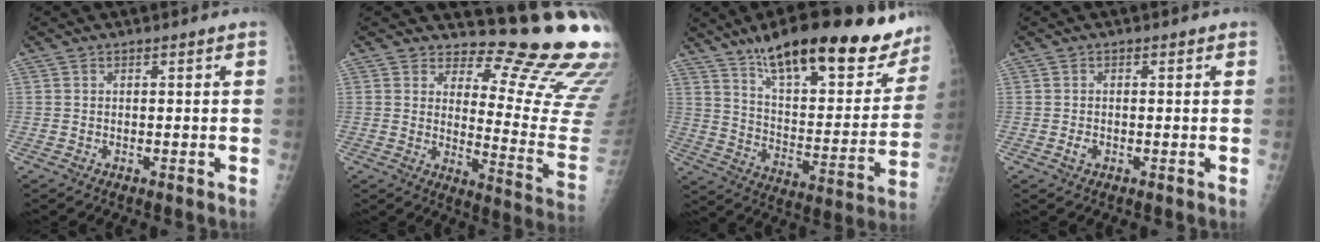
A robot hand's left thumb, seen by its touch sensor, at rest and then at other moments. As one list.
[{"total": 17.6, "force": [15.3, 3.6, 8.0], "torque": [-0.060, -0.181, 0.183]}, {"total": 29.6, "force": [21.0, 8.7, 18.8], "torque": [-0.237, -0.073, 0.306]}, {"total": 1.5, "force": [-0.3, 1.1, 0.9], "torque": [-0.010, 0.000, -0.007]}]